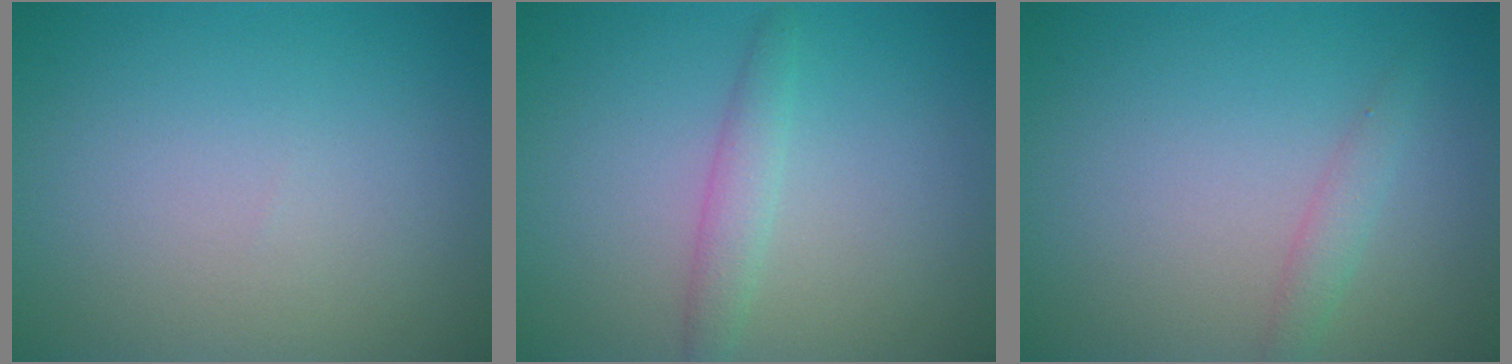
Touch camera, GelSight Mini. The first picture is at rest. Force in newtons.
{"total": 1.8, "press": 1.8, "slide": 0.1}
{"total": 1.4, "press": 1.4, "slide": 0.0}